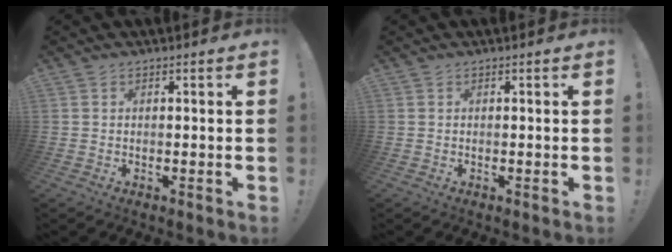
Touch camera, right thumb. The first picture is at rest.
{"total": 0.0}